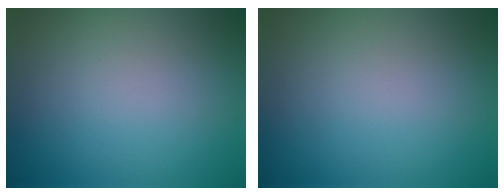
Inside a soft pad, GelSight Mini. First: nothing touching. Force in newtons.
{"total": 0.0}